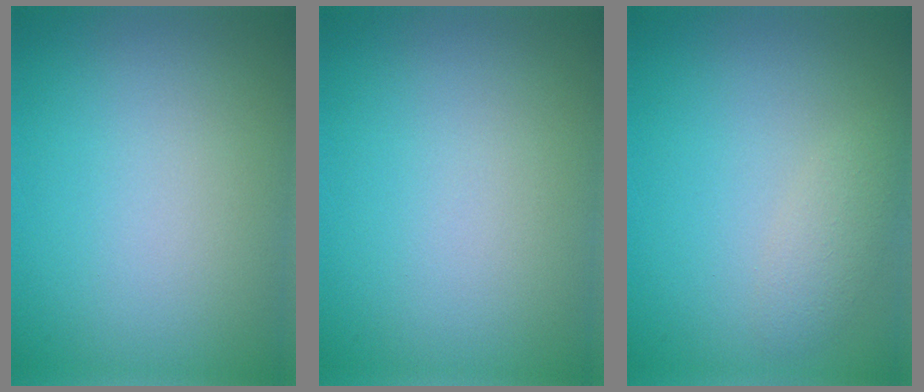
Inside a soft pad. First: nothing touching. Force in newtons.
{"total": 0.0}
{"total": 1.7, "press": 1.7, "slide": 0.0}